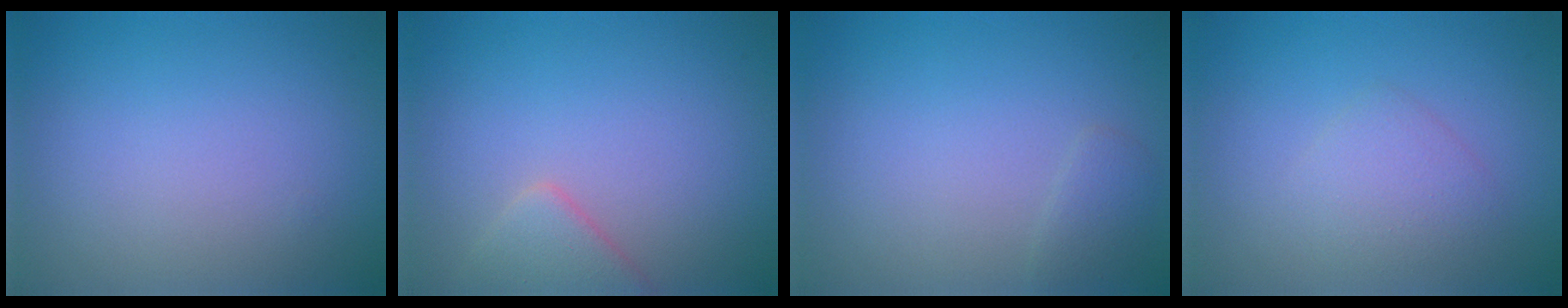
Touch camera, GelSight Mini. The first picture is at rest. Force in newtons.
{"total": 2.8, "press": 2.8, "slide": 0.1}
{"total": 1.1, "press": 1.1, "slide": 0.1}
{"total": 1.9, "press": 1.9, "slide": 0.1}